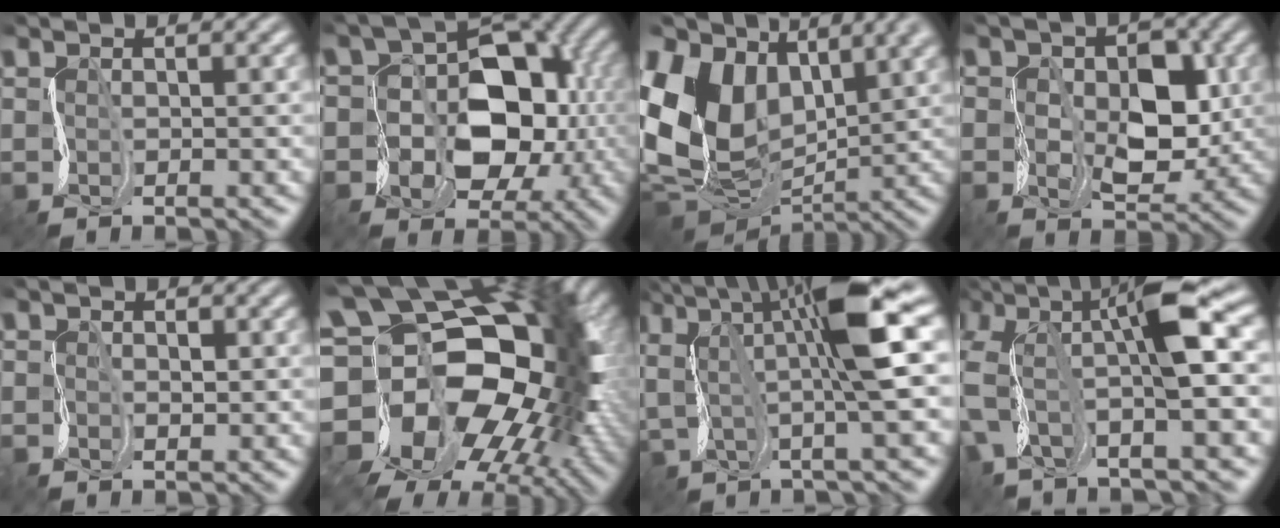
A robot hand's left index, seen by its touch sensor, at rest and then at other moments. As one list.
[{"total": 9.2, "force": [-1.1, 6.7, 6.2], "torque": [-0.074, 0.005, -0.012]}, {"total": 13.7, "force": [4.0, 9.5, 9.0], "torque": [-0.233, -0.016, 0.097]}, {"total": 5.5, "force": [-0.3, 3.8, 3.9], "torque": [-0.084, -0.013, 0.003]}, {"total": 0.8, "force": [-0.7, 0.2, -0.4], "torque": [-0.005, -0.004, -0.002]}, {"total": 18.8, "force": [-2.1, 13.1, 13.3], "torque": [-0.194, -0.012, -0.021]}, {"total": 9.4, "force": [2.4, 1.3, 9.0], "torque": [-0.159, 0.010, 0.044]}, {"total": 11.3, "force": [1.8, 3.9, 10.5], "torque": [-0.226, 0.006, 0.052]}]